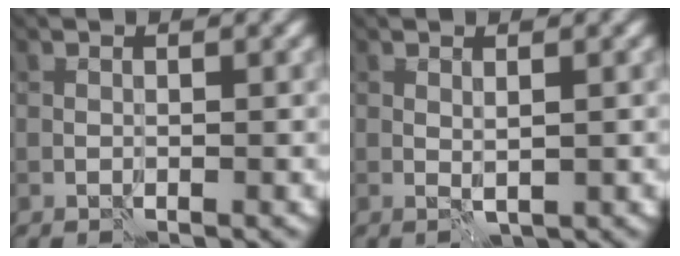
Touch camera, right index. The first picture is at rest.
{"total": 0.8, "force": [0.4, 0.1, 0.7], "torque": [-0.012, 0.000, 0.007]}